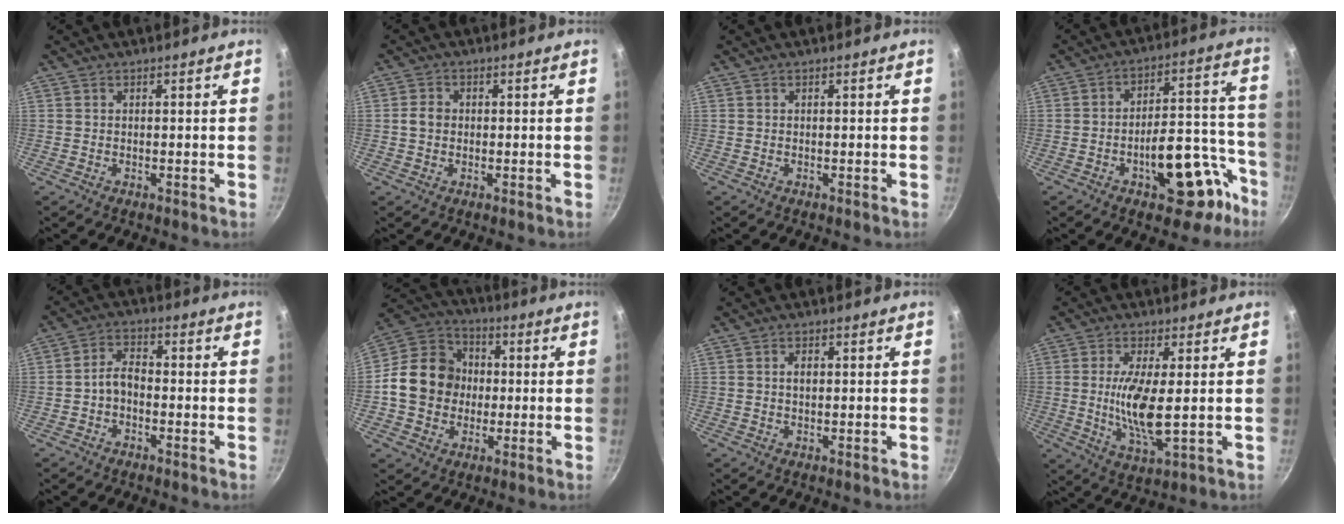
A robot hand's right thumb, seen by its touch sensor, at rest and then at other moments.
{"total": 2.8, "force": [-0.1, 2.3, 1.6], "torque": [-0.021, 0.008, -0.005]}
{"total": 0.0}
{"total": 18.0, "force": [-8.6, 9.0, 13.0], "torque": [-0.107, 0.077, -0.115]}
{"total": 4.4, "force": [-1.4, 2.8, 3.0], "torque": [-0.048, 0.027, -0.034]}
{"total": 15.4, "force": [-0.6, 13.2, 7.8], "torque": [-0.105, 0.029, -0.026]}
{"total": 1.8, "force": [0.2, 1.1, 1.4], "torque": [-0.018, 0.004, 0.004]}
{"total": 10.0, "force": [0.3, 2.8, 9.6], "torque": [-0.195, -0.017, 0.009]}